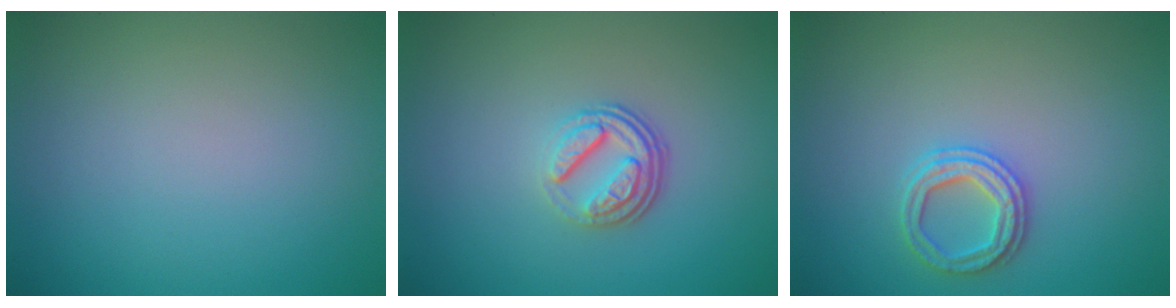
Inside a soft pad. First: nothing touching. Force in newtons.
{"total": 3.7, "press": 2.6, "slide": 2.6}
{"total": 2.4, "press": 2.4, "slide": 0.2}